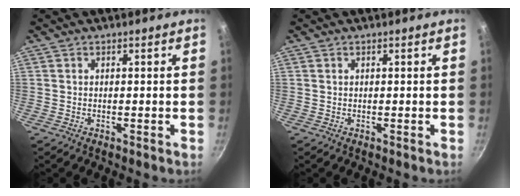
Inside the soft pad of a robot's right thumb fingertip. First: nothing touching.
{"total": 0.0}